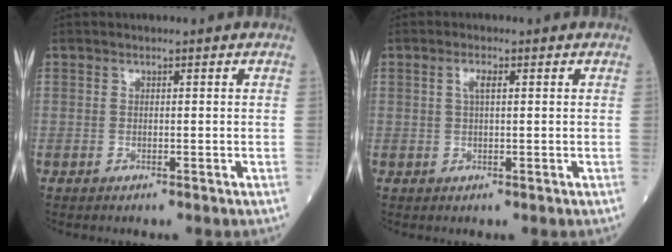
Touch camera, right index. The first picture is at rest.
{"total": 1.8, "force": [0.6, 0.4, 1.7], "torque": [-0.035, 0.004, 0.009]}